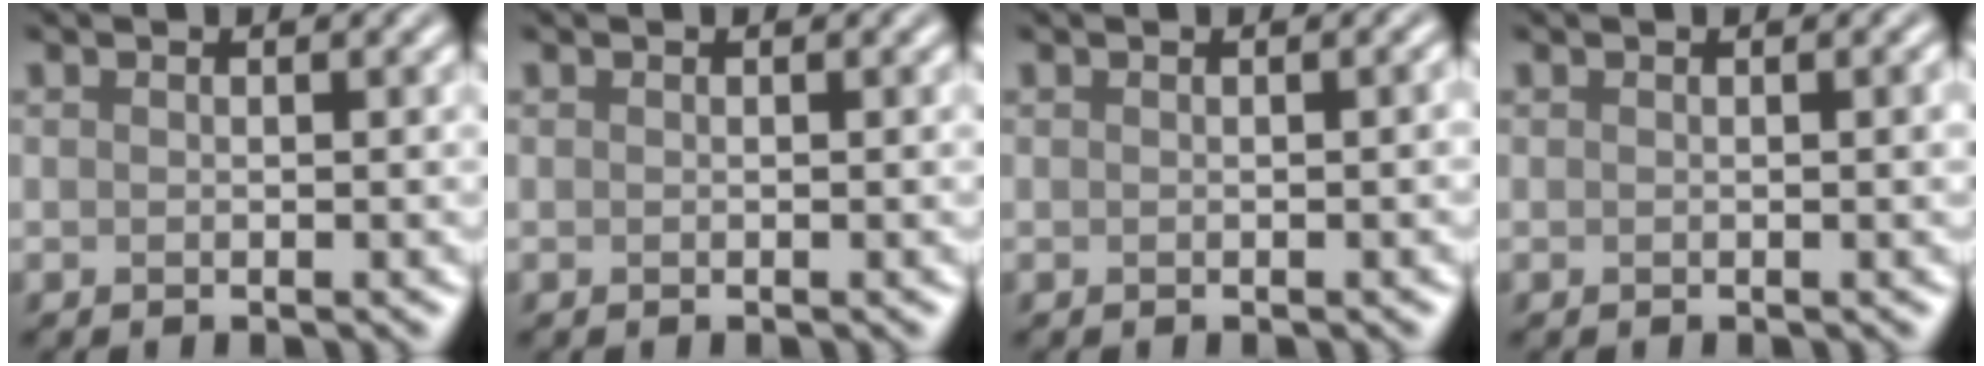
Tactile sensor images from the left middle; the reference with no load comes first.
{"total": 0.0}
{"total": 0.8, "force": [-0.2, 0.2, 0.7], "torque": [-0.006, 0.003, 0.000]}
{"total": 1.0, "force": [0.1, 0.2, 1.0], "torque": [-0.010, 0.003, 0.000]}